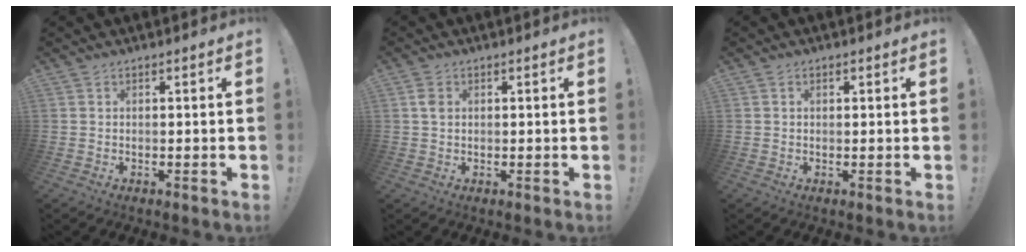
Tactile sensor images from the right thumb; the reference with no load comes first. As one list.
[{"total": 2.7, "force": [0.7, 1.8, 1.8], "torque": [-0.031, 0.003, 0.012]}, {"total": 0.6, "force": [0.3, 0.4, 0.4], "torque": [-0.002, 0.000, 0.004]}]